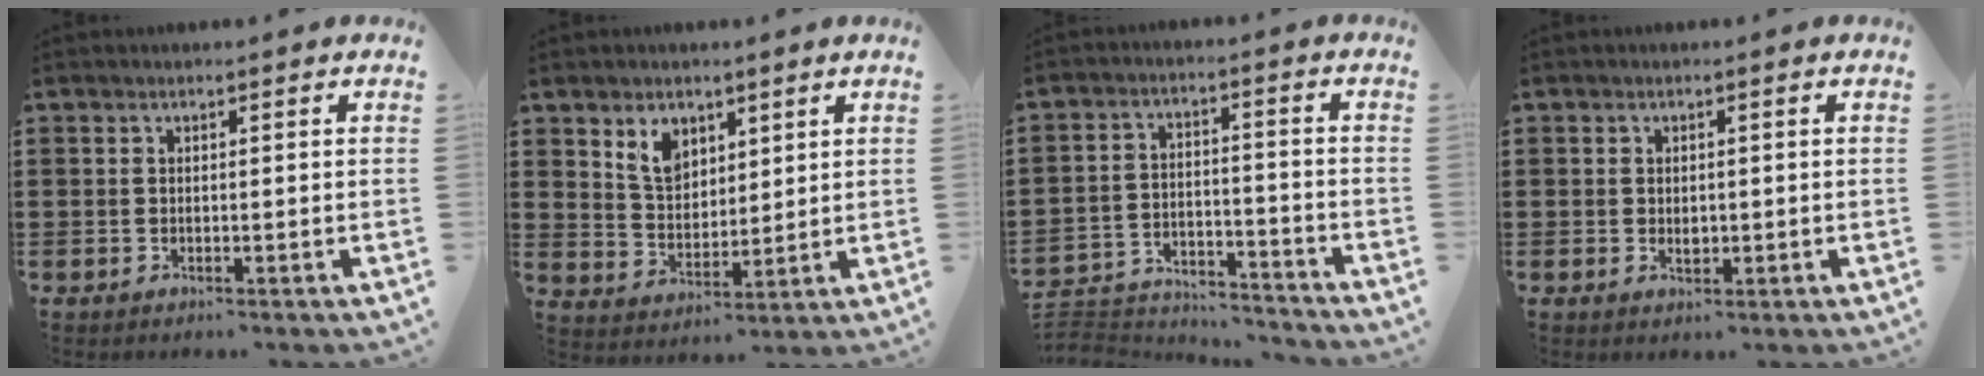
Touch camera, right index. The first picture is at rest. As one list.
[{"total": 5.7, "force": [3.6, 3.8, 2.3], "torque": [-0.054, 0.006, 0.066]}, {"total": 4.4, "force": [-4.4, 0.7, 0.6], "torque": [-0.022, 0.003, -0.091]}, {"total": 1.3, "force": [0.1, 0.7, 1.1], "torque": [-0.022, 0.001, 0.002]}]